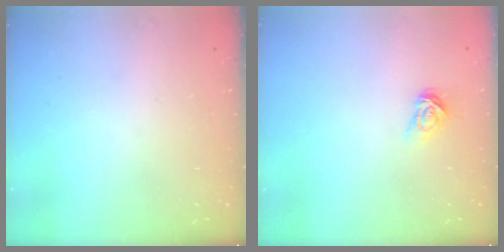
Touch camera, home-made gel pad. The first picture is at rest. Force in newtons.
{"total": 3.8, "press": 3.8, "slide": 0.4}